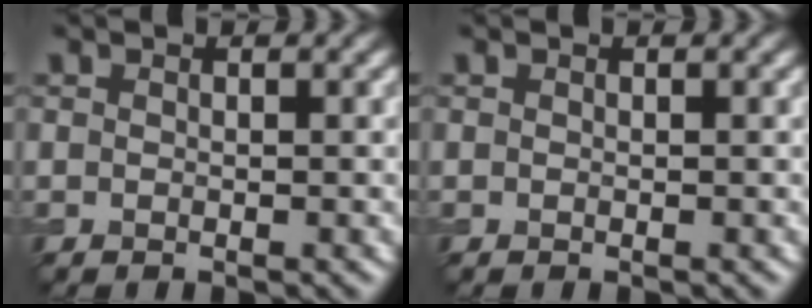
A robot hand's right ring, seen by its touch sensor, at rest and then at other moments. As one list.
[{"total": 0.0}]